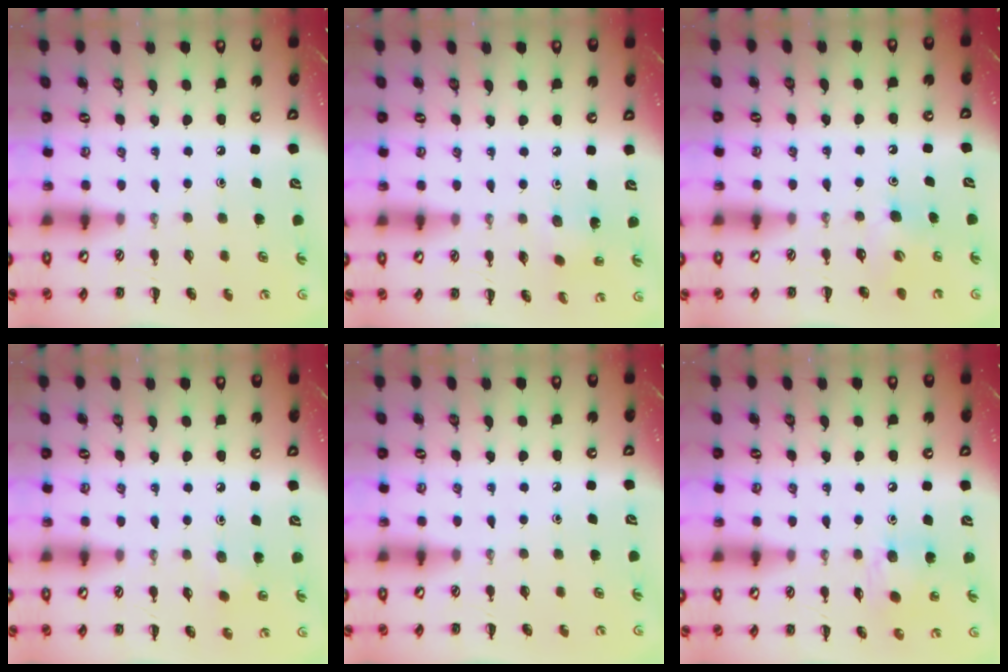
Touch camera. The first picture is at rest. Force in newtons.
{"total": 1.5, "press": 1.5, "slide": 0.5}
{"total": 4.9, "press": 4.7, "slide": 1.4}
{"total": 3.0, "press": 2.8, "slide": 1.0}
{"total": 0.0}
{"total": 10.1, "press": 9.9, "slide": 1.9}